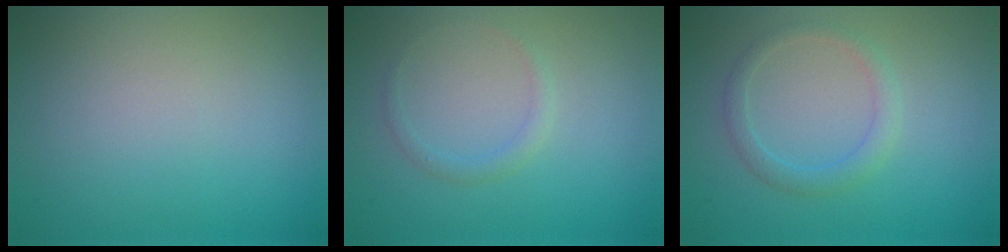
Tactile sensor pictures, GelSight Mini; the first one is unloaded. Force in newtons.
{"total": 1.0, "press": 1.0, "slide": 0.1}
{"total": 1.8, "press": 1.8, "slide": 0.1}